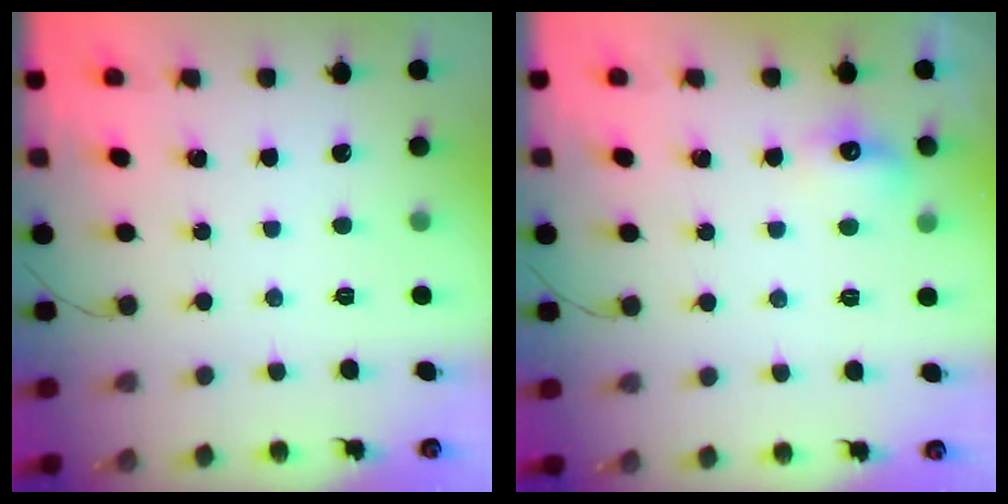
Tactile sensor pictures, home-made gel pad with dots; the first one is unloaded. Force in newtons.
{"total": 6.8, "press": 6.6, "slide": 1.4}